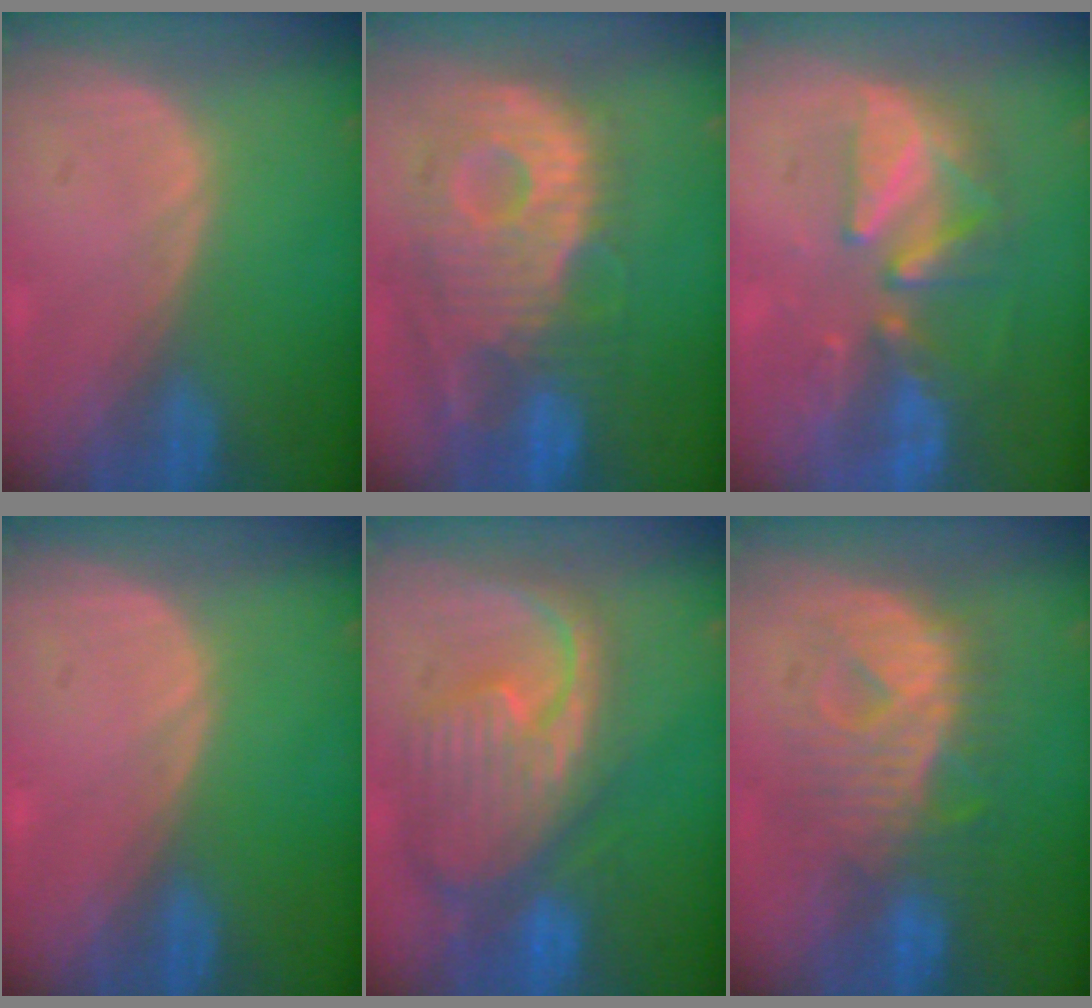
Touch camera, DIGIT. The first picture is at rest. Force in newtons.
{"total": 12.7, "press": 11.1, "slide": 6.2}
{"total": 8.1, "press": 7.9, "slide": 1.9}
{"total": 0.0}
{"total": 12.4, "press": 10.7, "slide": 6.4}
{"total": 9.1, "press": 9.1, "slide": 0.5}